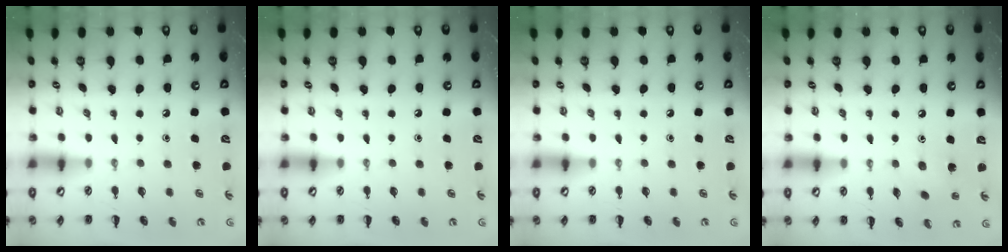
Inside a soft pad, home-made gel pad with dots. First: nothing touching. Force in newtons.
{"total": 0.0}
{"total": 0.0}
{"total": 3.1, "press": 3.0, "slide": 0.7}